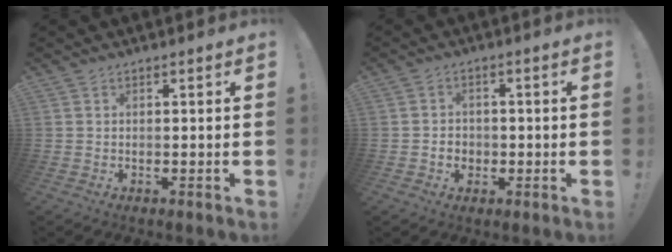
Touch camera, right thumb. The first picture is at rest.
{"total": 3.8, "force": [-1.3, 3.2, 1.4], "torque": [-0.009, 0.002, -0.023]}